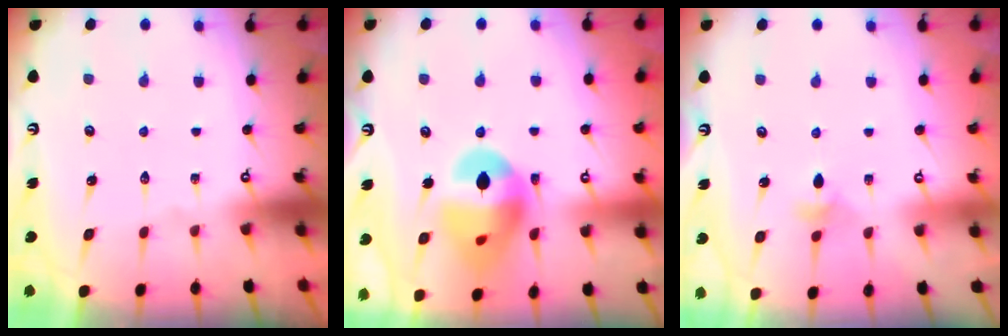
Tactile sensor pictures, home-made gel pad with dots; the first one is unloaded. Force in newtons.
{"total": 16.3, "press": 16.2, "slide": 1.7}
{"total": 4.7, "press": 4.6, "slide": 0.9}